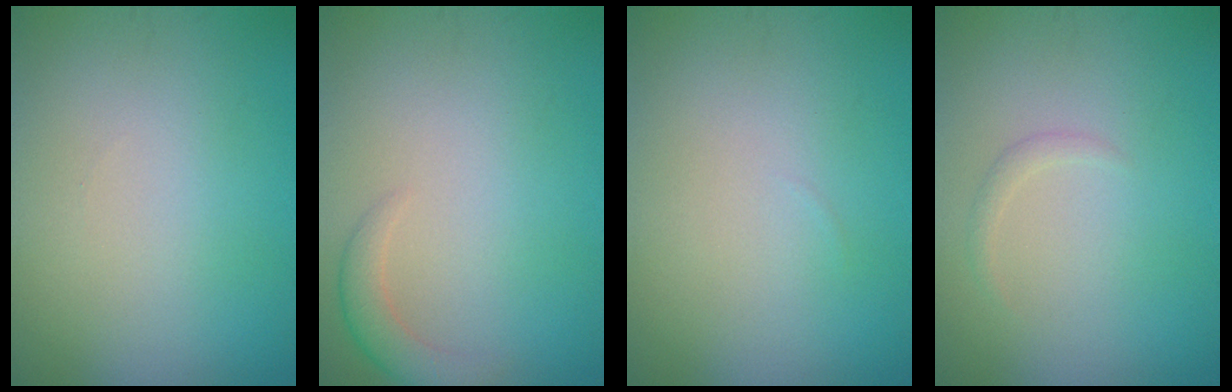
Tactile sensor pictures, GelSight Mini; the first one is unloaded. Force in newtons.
{"total": 2.0, "press": 2.0, "slide": 0.2}
{"total": 0.0}
{"total": 0.8, "press": 0.8, "slide": 0.0}